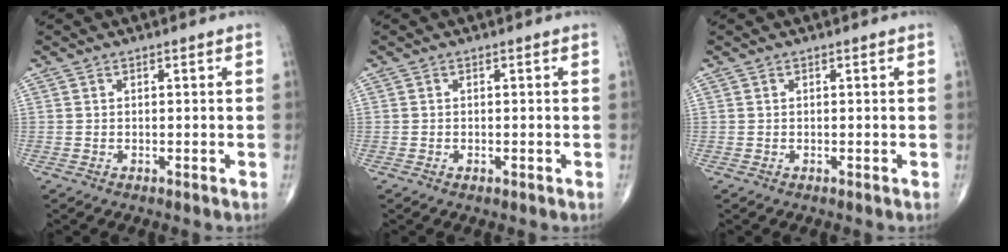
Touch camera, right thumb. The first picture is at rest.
{"total": 0.6, "force": [-0.3, 0.3, 0.4], "torque": [-0.008, 0.002, -0.004]}
{"total": 0.0}